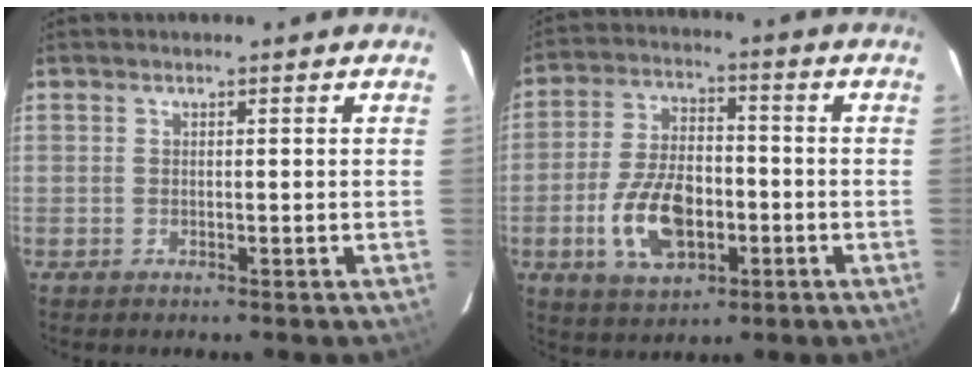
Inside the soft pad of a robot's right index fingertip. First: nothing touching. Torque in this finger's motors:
{"motor_torque": [0.99, -0.85, 0.35, 0.10]}